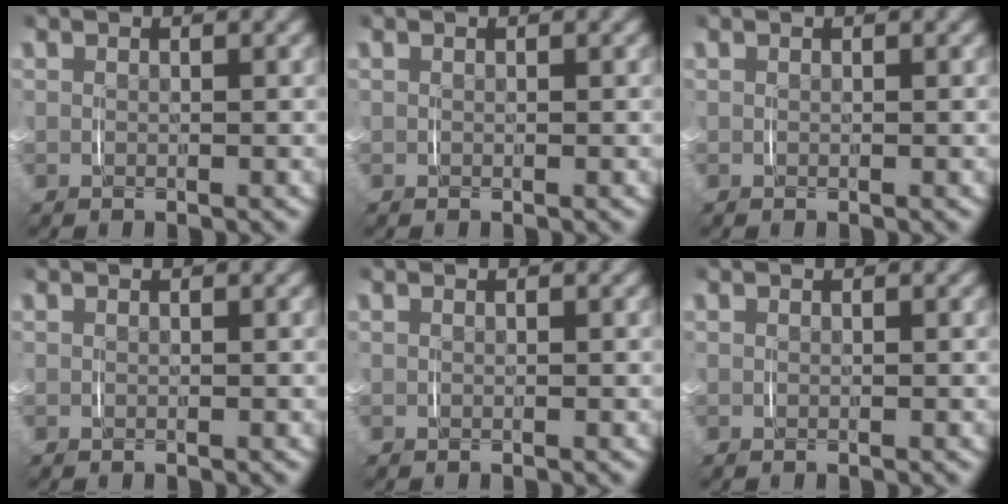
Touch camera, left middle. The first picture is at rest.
{"total": 0.0}
{"total": 0.0}
{"total": 0.0}
{"total": 0.0}
{"total": 0.0}